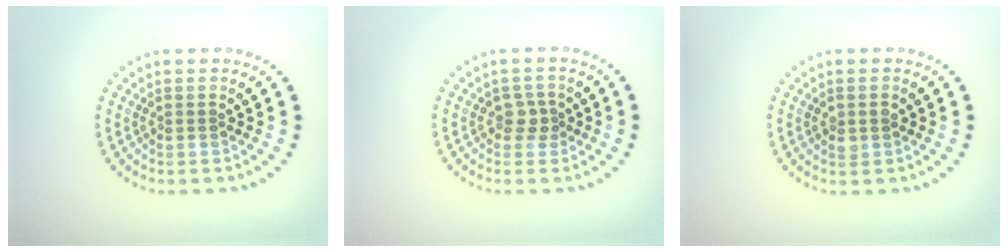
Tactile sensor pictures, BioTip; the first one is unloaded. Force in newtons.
{"total": 1.6, "press": 1.4, "slide": 0.8}
{"total": 1.0, "press": 1.0, "slide": 0.1}